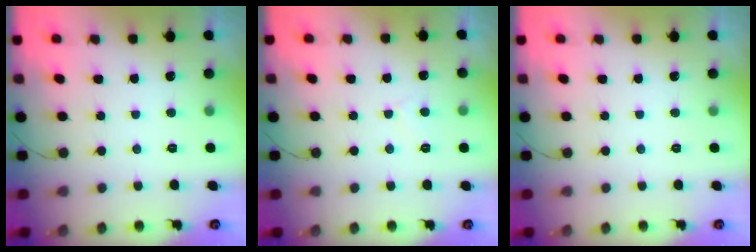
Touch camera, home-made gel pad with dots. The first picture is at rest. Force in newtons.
{"total": 2.3, "press": 2.3, "slide": 0.2}
{"total": 0.0}